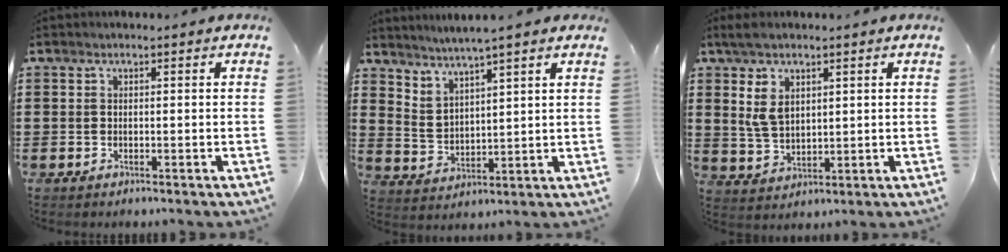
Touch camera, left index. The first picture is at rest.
{"total": 3.1, "force": [3.0, 0.0, 0.6], "torque": [-0.024, -0.020, 0.052]}
{"total": 5.9, "force": [2.6, 3.1, 4.3], "torque": [-0.099, 0.005, 0.045]}